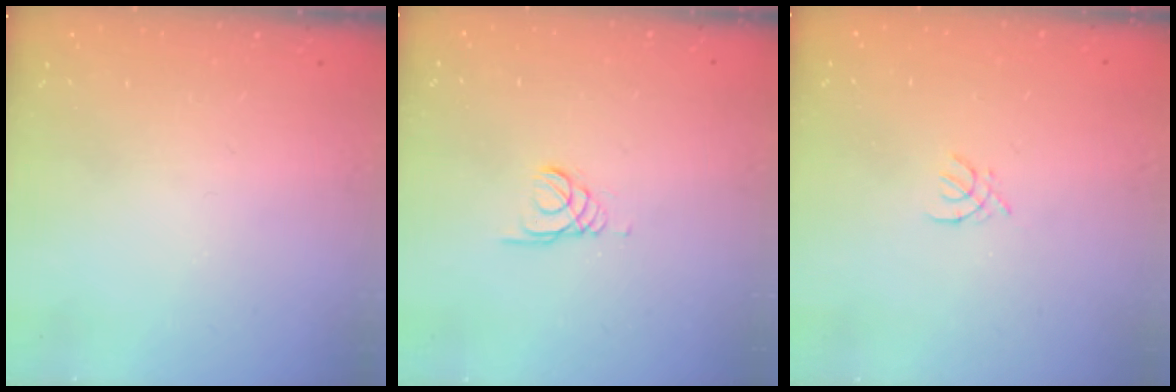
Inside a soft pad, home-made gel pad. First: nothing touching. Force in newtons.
{"total": 1.0, "press": 1.0, "slide": 0.1}
{"total": 1.8, "press": 1.8, "slide": 0.4}